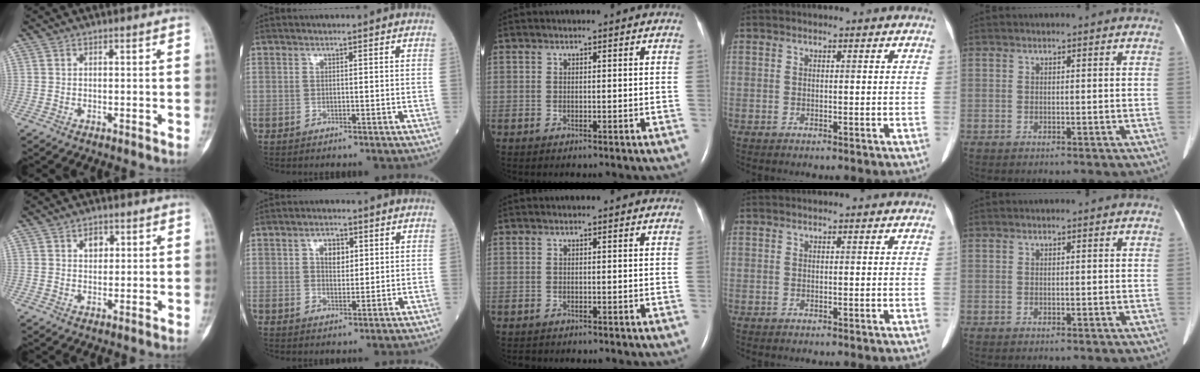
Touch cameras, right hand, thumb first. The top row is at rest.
{"thumb": {"total": 2.9, "force": [1.1, 2.2, 1.6], "torque": [-0.003, -0.003, 0.017]}, "index": {"total": 4.5, "force": [1.4, 2.8, 3.2], "torque": [-0.063, 0.011, 0.029]}, "middle": {"total": 0.7, "force": [-0.6, 0.2, -0.1], "torque": [-0.008, -0.001, -0.010]}}